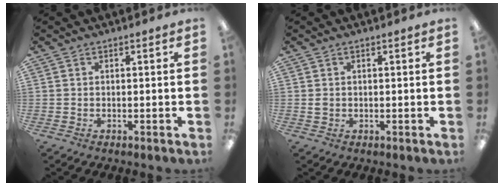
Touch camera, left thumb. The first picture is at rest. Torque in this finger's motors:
{"motor_torque": [-0.10, 0.09, 0.03, -0.05, 0.00]}